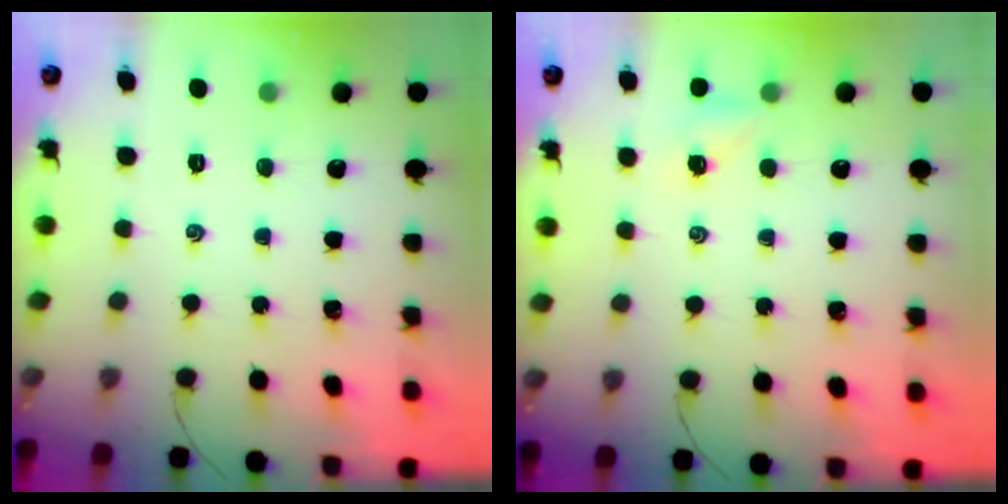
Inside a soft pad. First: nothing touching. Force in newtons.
{"total": 4.2, "press": 4.1, "slide": 0.9}